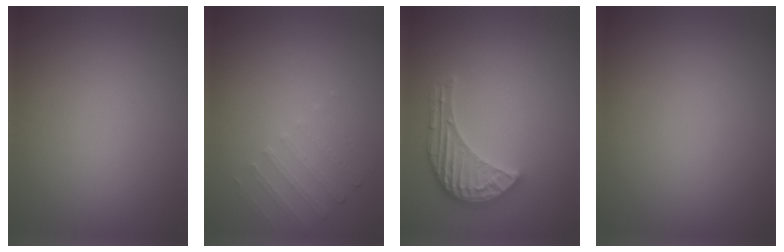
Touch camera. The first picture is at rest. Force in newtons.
{"total": 1.3, "press": 0.9, "slide": 1.0}
{"total": 3.7, "press": 3.7, "slide": 0.3}
{"total": 0.0}